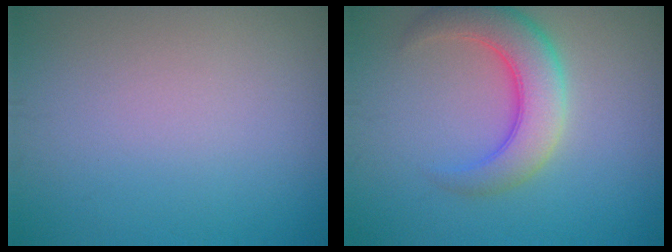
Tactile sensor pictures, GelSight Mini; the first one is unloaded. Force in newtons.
{"total": 5.6, "press": 5.6, "slide": 0.3}